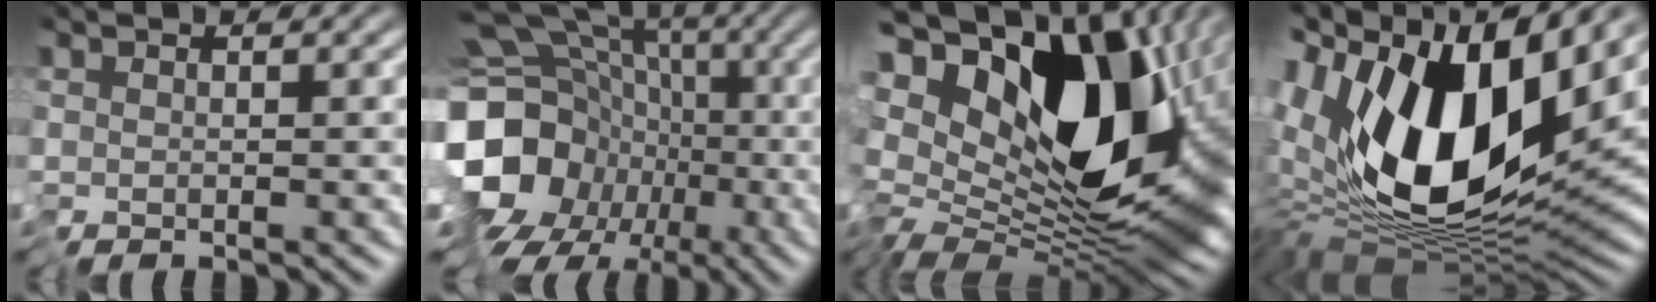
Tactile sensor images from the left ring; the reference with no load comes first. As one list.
[{"total": 18.5, "force": [-4.3, 15.5, 9.2], "torque": [-0.174, -0.003, -0.101]}, {"total": 15.5, "force": [2.8, 8.6, 12.6], "torque": [-0.223, 0.022, 0.038]}, {"total": 15.1, "force": [2.9, 7.1, 13.0], "torque": [-0.247, -0.013, 0.047]}]